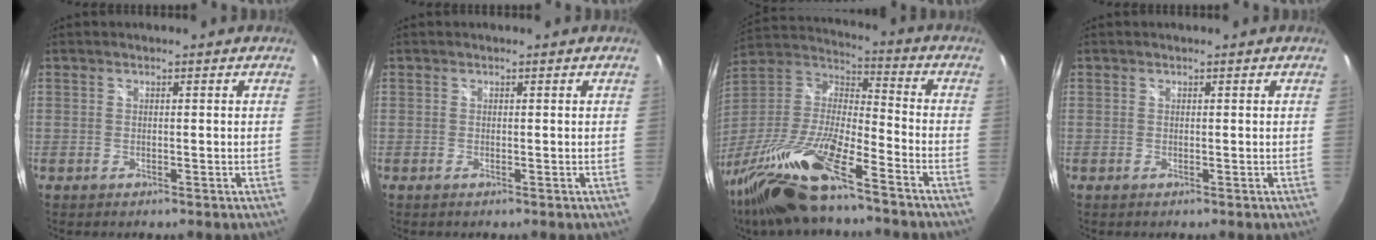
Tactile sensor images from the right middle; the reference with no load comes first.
{"total": 0.0}
{"total": 21.2, "force": [-14.8, 4.3, 14.7], "torque": [-0.288, -0.029, -0.280]}
{"total": 0.0}